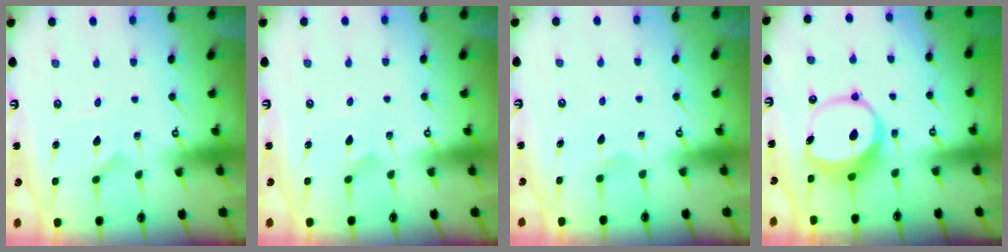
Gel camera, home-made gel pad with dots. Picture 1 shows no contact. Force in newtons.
{"total": 2.4, "press": 2.4, "slide": 0.2}
{"total": 3.6, "press": 3.6, "slide": 0.6}
{"total": 9.4, "press": 9.3, "slide": 1.4}